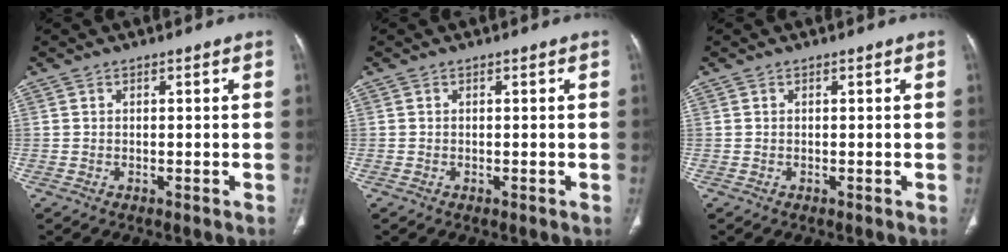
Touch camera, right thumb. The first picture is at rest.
{"total": 0.0}
{"total": 0.0}